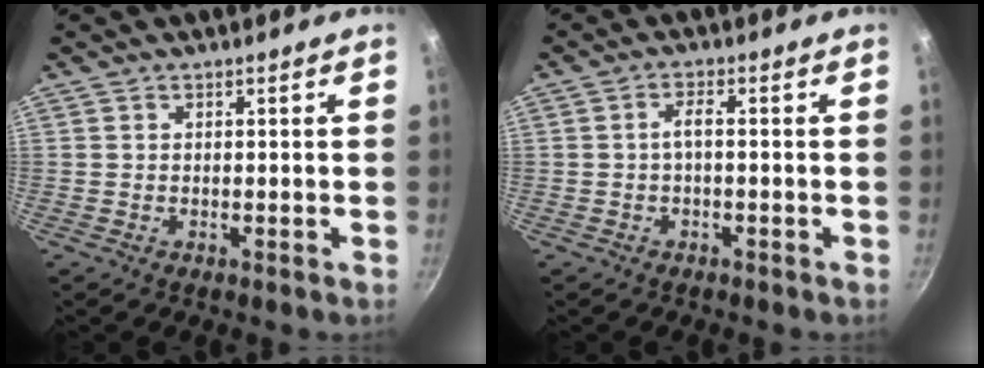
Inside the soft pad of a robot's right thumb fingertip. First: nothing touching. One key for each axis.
{"total": 2.1, "fx": -0.6, "fy": 0.5, "fz": 1.9, "tx": -0.046, "ty": 0.015, "tz": -0.012}